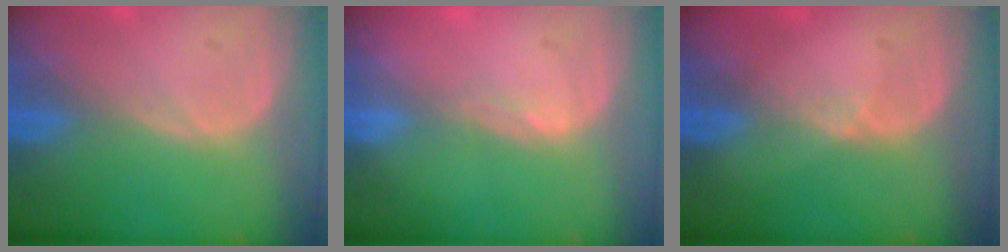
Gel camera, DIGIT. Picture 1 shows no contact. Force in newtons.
{"total": 1.0, "press": 0.7, "slide": 0.7}
{"total": 1.4, "press": 0.9, "slide": 1.1}